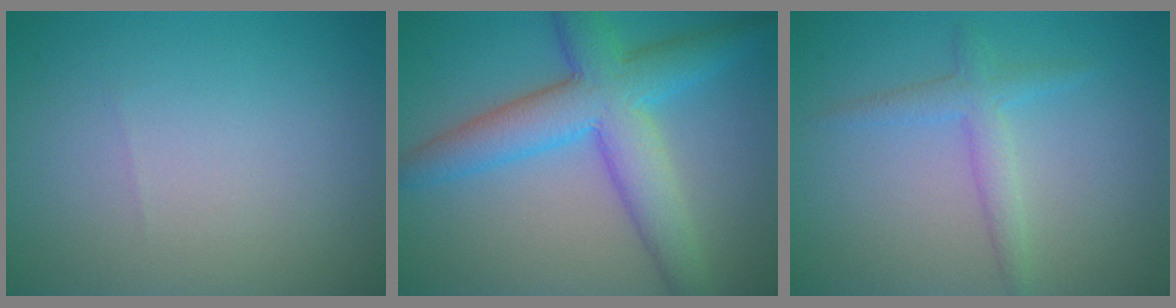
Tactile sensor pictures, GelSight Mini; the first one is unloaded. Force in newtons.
{"total": 7.7, "press": 7.7, "slide": 0.2}
{"total": 2.2, "press": 2.2, "slide": 0.1}